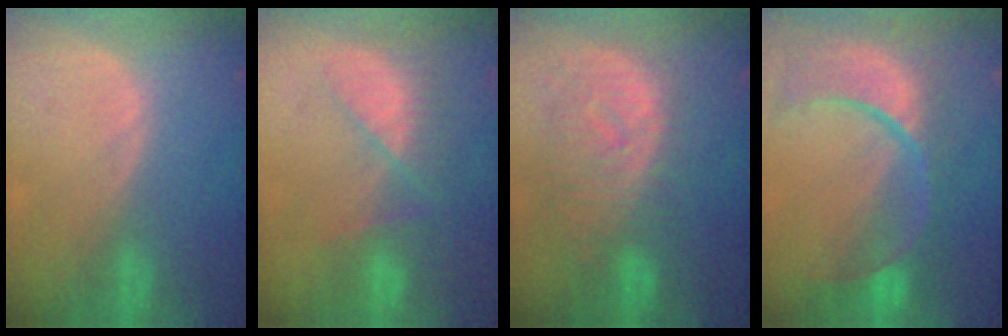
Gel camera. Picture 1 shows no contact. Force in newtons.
{"total": 7.9, "press": 7.0, "slide": 3.7}
{"total": 10.9, "press": 9.7, "slide": 5.0}
{"total": 12.8, "press": 10.4, "slide": 7.5}